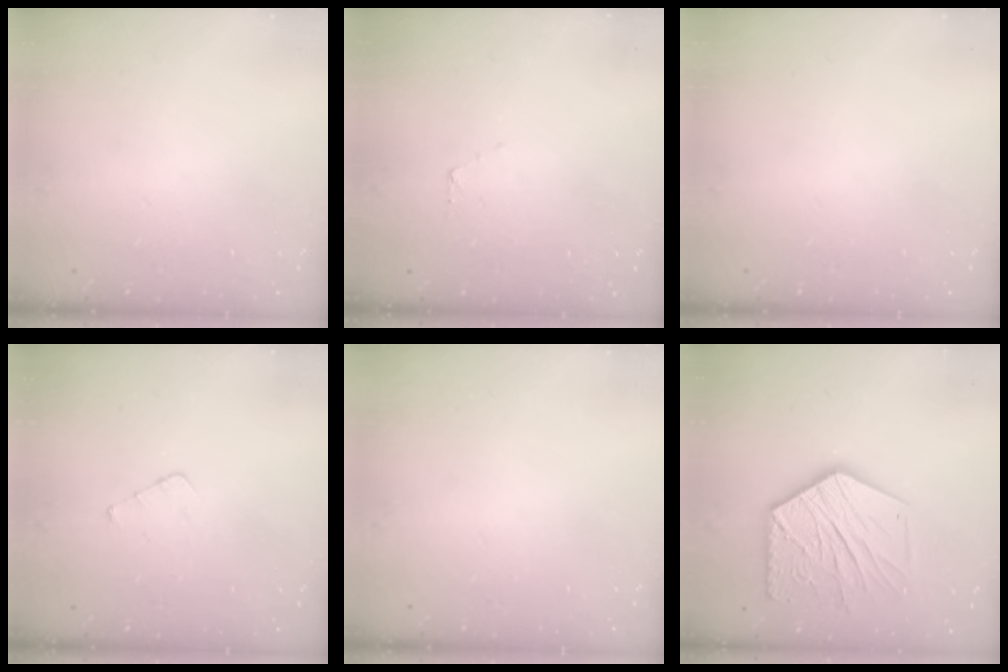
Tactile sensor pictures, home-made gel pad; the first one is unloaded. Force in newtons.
{"total": 3.3, "press": 3.3, "slide": 0.3}
{"total": 0.0}
{"total": 2.4, "press": 2.4, "slide": 0.3}
{"total": 0.0}
{"total": 18.2, "press": 18.2, "slide": 1.5}